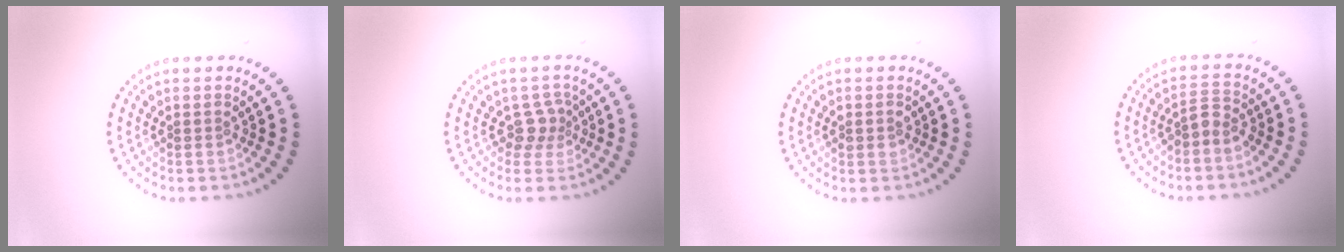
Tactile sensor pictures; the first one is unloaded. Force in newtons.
{"total": 2.1, "press": 1.6, "slide": 1.3}
{"total": 1.4, "press": 1.4, "slide": 0.1}
{"total": 1.9, "press": 1.4, "slide": 1.2}